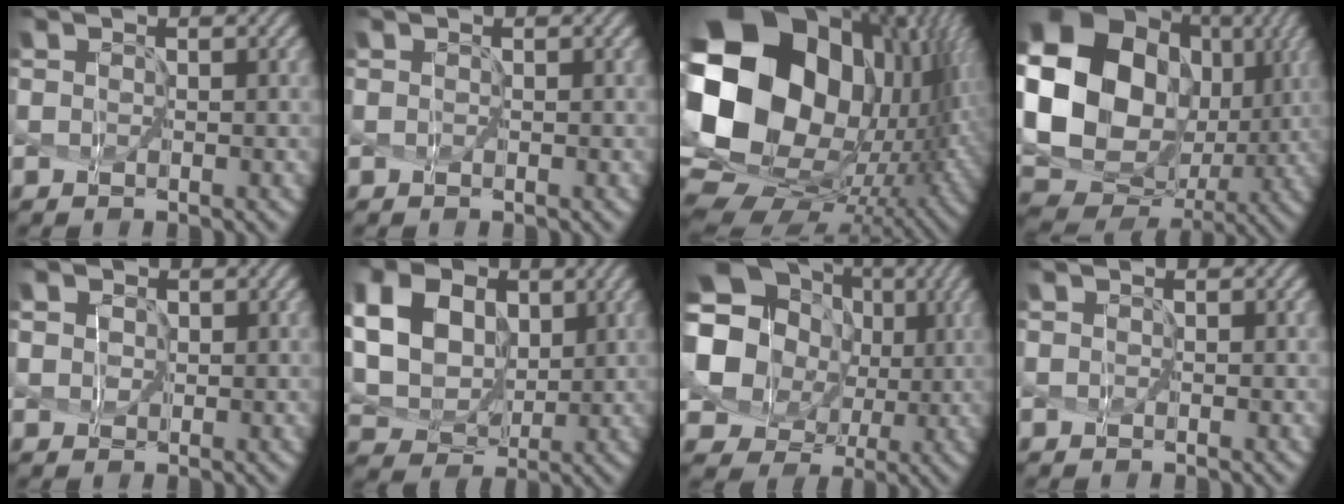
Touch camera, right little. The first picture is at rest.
{"total": 0.0}
{"total": 22.0, "force": [3.3, 15.4, 15.3], "torque": [-0.328, -0.029, 0.083]}
{"total": 21.4, "force": [3.1, 17.9, 11.4], "torque": [-0.264, -0.004, 0.069]}
{"total": 3.5, "force": [1.6, 2.6, 1.7], "torque": [-0.034, 0.026, 0.014]}
{"total": 12.7, "force": [4.6, 9.7, 6.8], "torque": [-0.183, 0.026, 0.107]}
{"total": 10.4, "force": [1.7, 8.5, 5.7], "torque": [-0.122, -0.008, 0.031]}
{"total": 0.0}